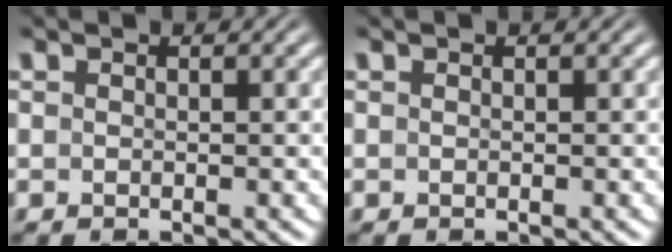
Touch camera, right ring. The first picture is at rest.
{"total": 0.0}